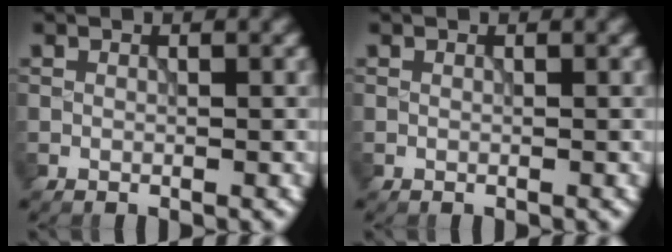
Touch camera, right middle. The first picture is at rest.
{"total": 0.0}